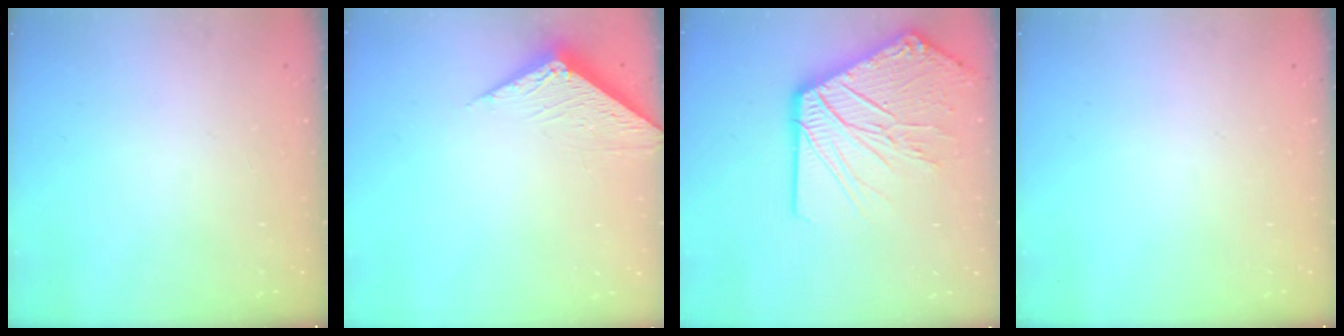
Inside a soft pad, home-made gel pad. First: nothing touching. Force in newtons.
{"total": 4.7, "press": 4.7, "slide": 0.3}
{"total": 23.5, "press": 23.2, "slide": 3.9}
{"total": 0.0}